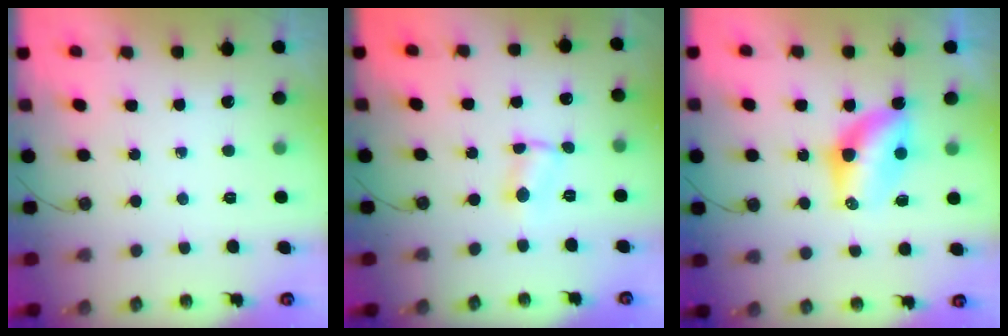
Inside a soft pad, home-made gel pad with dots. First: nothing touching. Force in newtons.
{"total": 2.0, "press": 2.0, "slide": 0.3}
{"total": 6.9, "press": 6.9, "slide": 0.4}